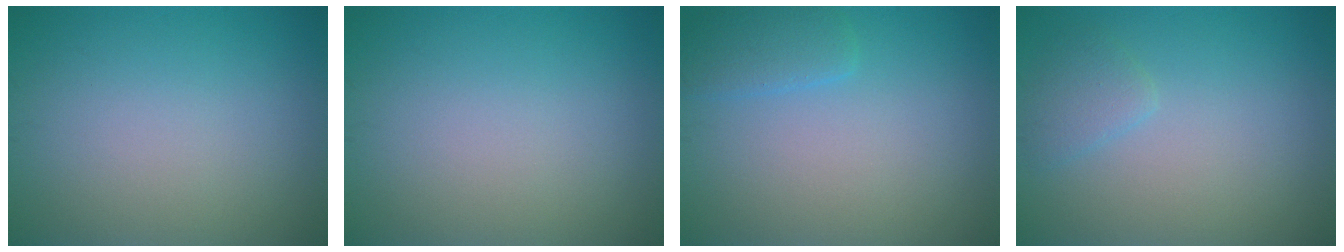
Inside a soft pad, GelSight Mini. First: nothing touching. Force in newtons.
{"total": 0.0}
{"total": 2.0, "press": 2.0, "slide": 0.2}
{"total": 1.5, "press": 1.5, "slide": 0.1}